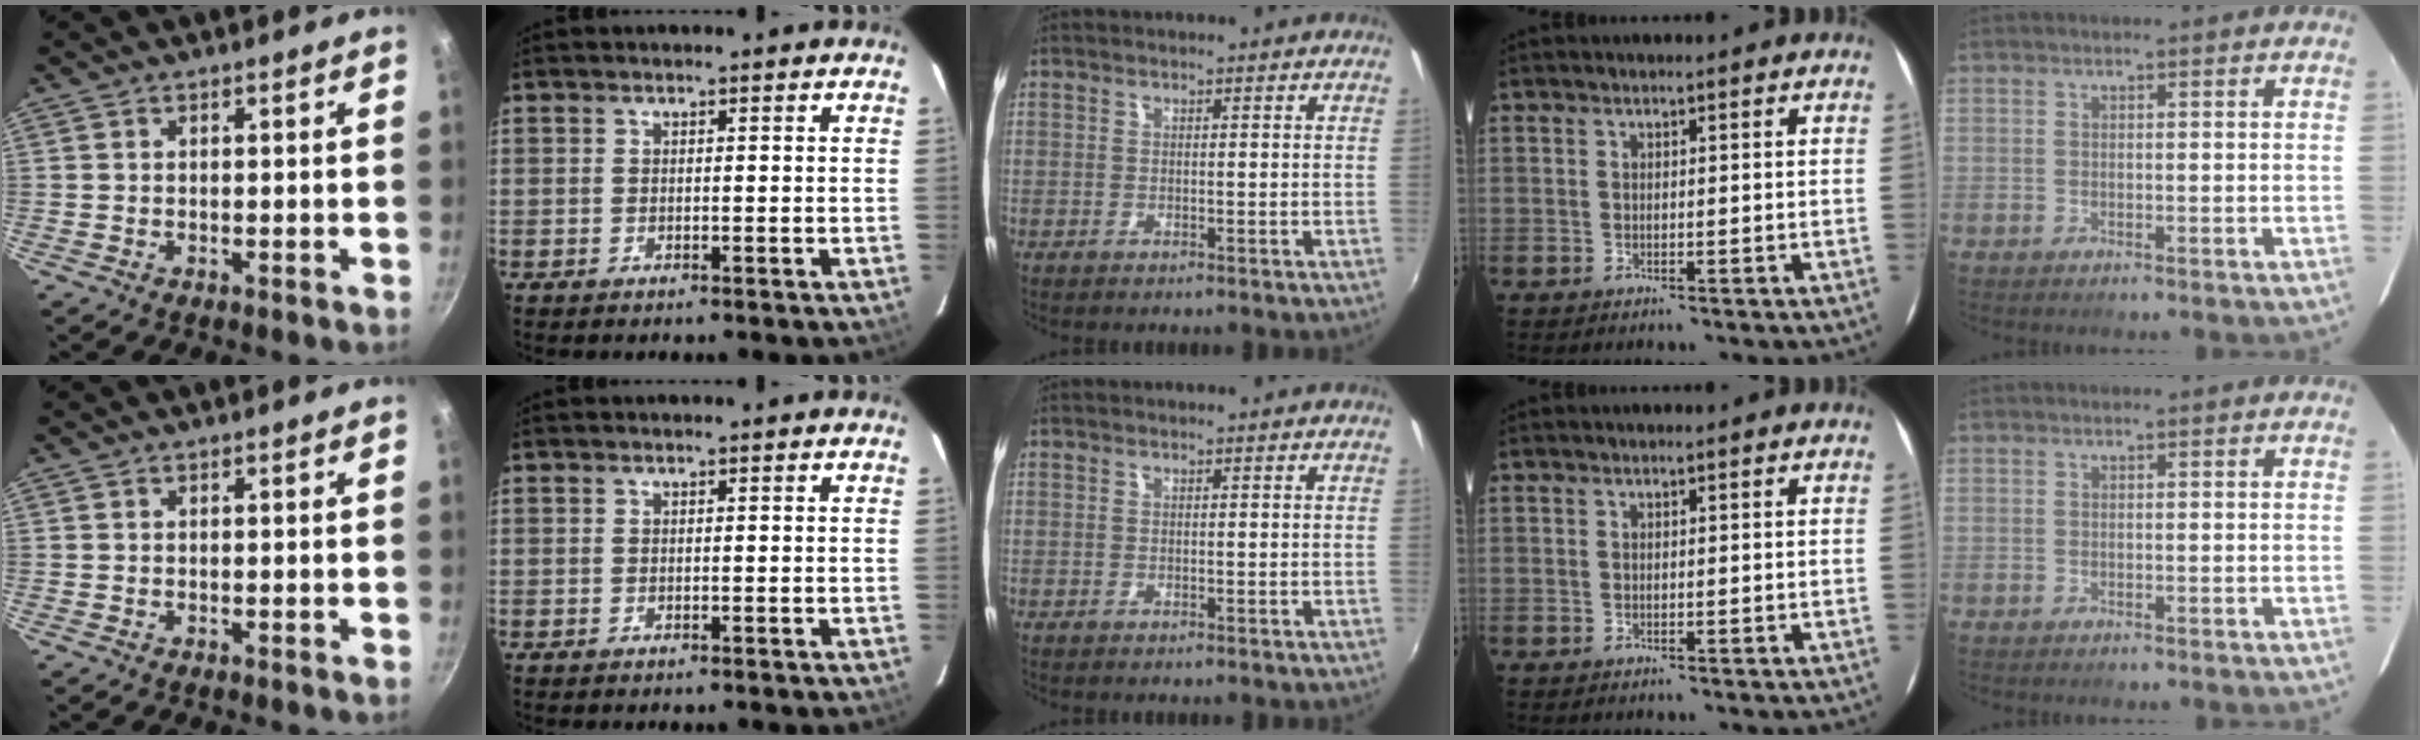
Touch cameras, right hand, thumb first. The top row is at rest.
{}